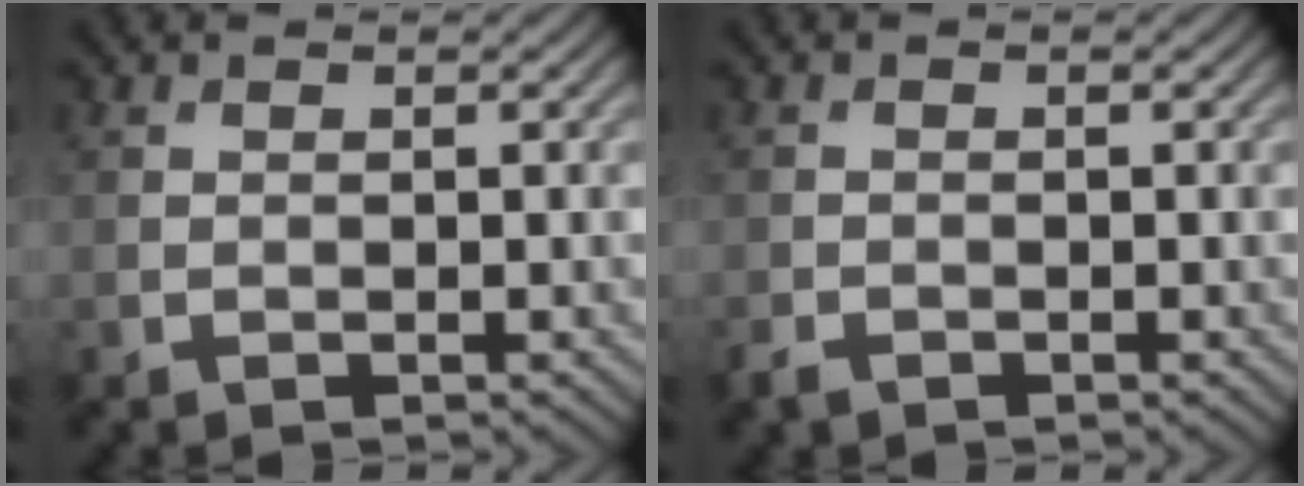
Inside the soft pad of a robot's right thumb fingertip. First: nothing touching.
{"total": 1.3, "force": [-1.0, 0.7, 0.5], "torque": [-0.012, -0.004, -0.025]}